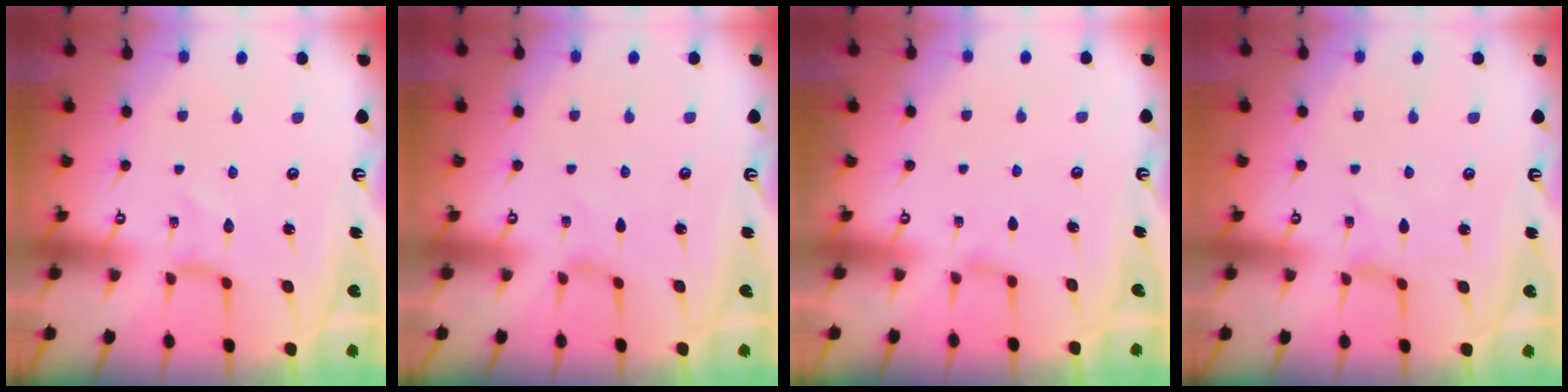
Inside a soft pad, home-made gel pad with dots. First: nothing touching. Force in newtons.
{"total": 0.0}
{"total": 2.0, "press": 2.0, "slide": 0.4}
{"total": 0.5, "press": 0.5, "slide": 0.0}